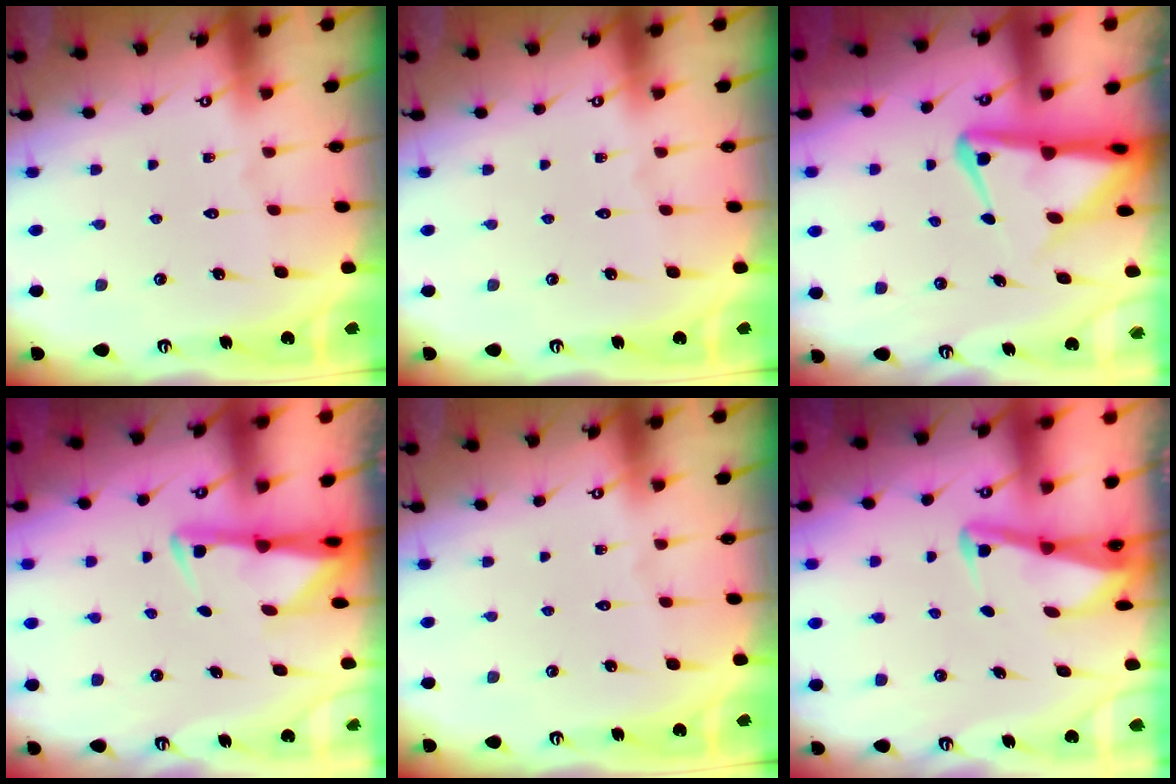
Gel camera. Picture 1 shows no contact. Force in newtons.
{"total": 0.0}
{"total": 7.0, "press": 6.9, "slide": 1.3}
{"total": 3.0, "press": 3.0, "slide": 0.6}
{"total": 0.0}
{"total": 3.0, "press": 3.0, "slide": 0.3}